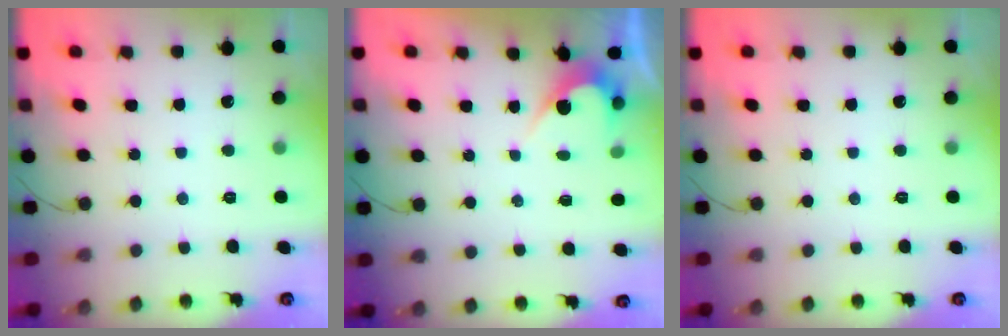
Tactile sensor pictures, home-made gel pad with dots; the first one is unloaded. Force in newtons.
{"total": 2.4, "press": 2.4, "slide": 0.1}
{"total": 0.0}